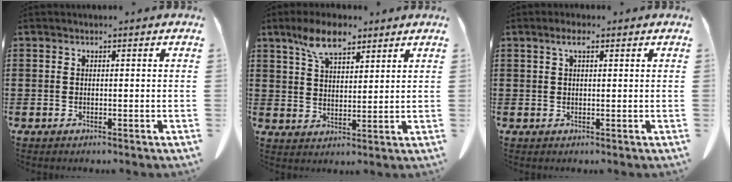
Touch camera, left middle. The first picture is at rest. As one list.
[{"total": 7.7, "force": [5.4, 3.2, 4.5], "torque": [-0.103, 0.001, 0.100]}, {"total": 2.5, "force": [1.2, 0.8, 2.0], "torque": [-0.045, 0.004, 0.020]}]